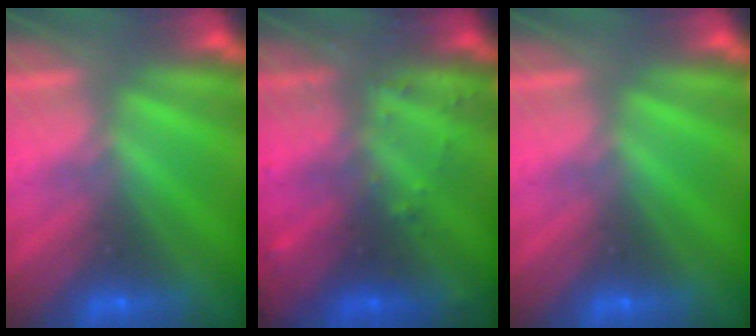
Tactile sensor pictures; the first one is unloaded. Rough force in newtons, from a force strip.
{"total": 2.9}
{"total": 0.0}